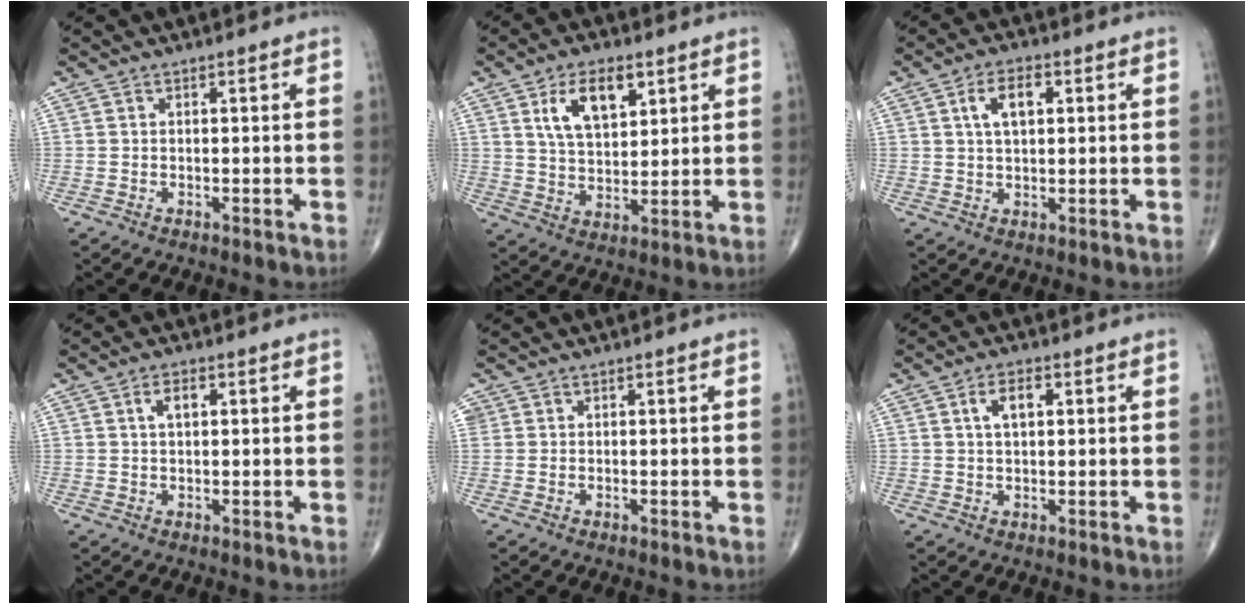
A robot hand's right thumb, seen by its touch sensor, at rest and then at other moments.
{"total": 10.1, "force": [4.6, 5.2, 7.3], "torque": [-0.112, -0.018, 0.087]}
{"total": 6.0, "force": [1.8, 3.1, 4.8], "torque": [-0.083, 0.005, 0.031]}
{"total": 3.0, "force": [0.9, 1.5, 2.4], "torque": [-0.042, 0.003, 0.015]}
{"total": 0.9, "force": [0.4, 0.8, 0.1], "torque": [0.011, 0.000, 0.004]}
{"total": 4.3, "force": [1.3, 2.2, 3.4], "torque": [-0.061, 0.004, 0.021]}